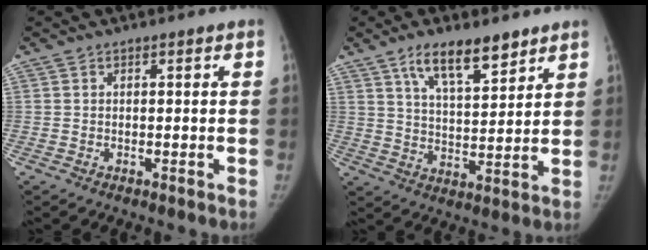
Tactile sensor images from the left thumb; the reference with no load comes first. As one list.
[{"total": 11.1, "force": [7.4, 4.0, 7.2], "torque": [-0.100, -0.041, 0.133]}]